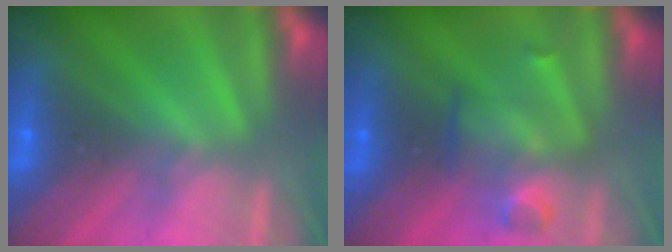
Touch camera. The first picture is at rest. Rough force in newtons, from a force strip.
{"total": 2.9}